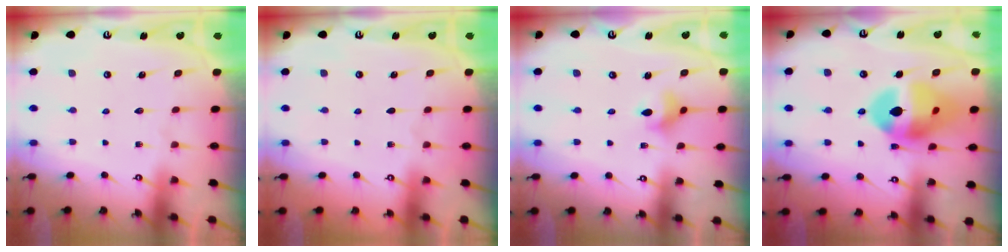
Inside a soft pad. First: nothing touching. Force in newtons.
{"total": 0.0}
{"total": 5.1, "press": 4.7, "slide": 1.8}
{"total": 15.6, "press": 14.5, "slide": 5.7}